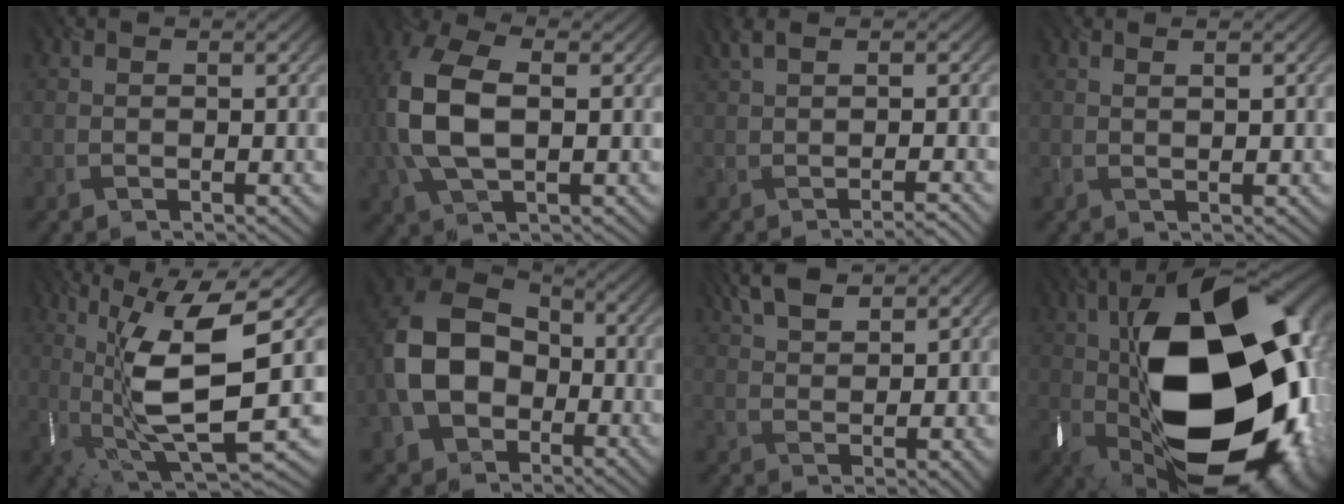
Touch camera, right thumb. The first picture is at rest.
{"total": 9.5, "force": [0.7, 5.7, 7.6], "torque": [-0.209, 0.005, 0.018]}
{"total": 2.8, "force": [-0.2, 0.5, 2.7], "torque": [-0.039, 0.009, -0.011]}
{"total": 0.6, "force": [0.5, 0.0, 0.2], "torque": [-0.003, 0.008, 0.011]}
{"total": 13.3, "force": [1.1, 4.3, 12.5], "torque": [-0.252, -0.005, 0.028]}
{"total": 12.4, "force": [-2.3, 10.0, 7.0], "torque": [-0.150, -0.019, -0.044]}
{"total": 6.0, "force": [4.3, 2.4, 3.5], "torque": [-0.077, 0.017, 0.087]}
{"total": 23.0, "force": [-0.5, 14.1, 18.1], "torque": [-0.358, -0.039, 0.013]}